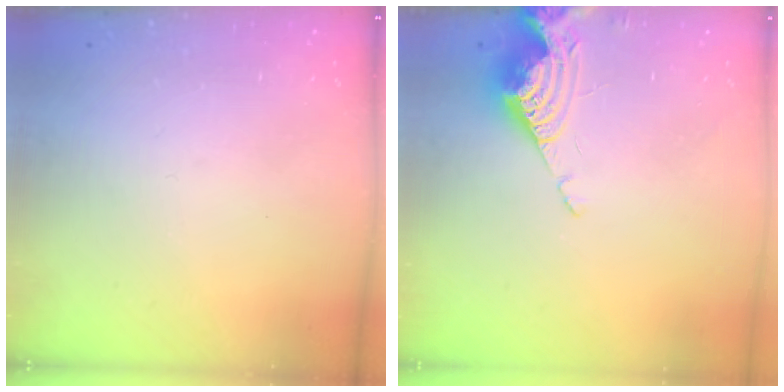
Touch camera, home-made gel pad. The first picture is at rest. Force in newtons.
{"total": 6.9, "press": 6.9, "slide": 0.6}